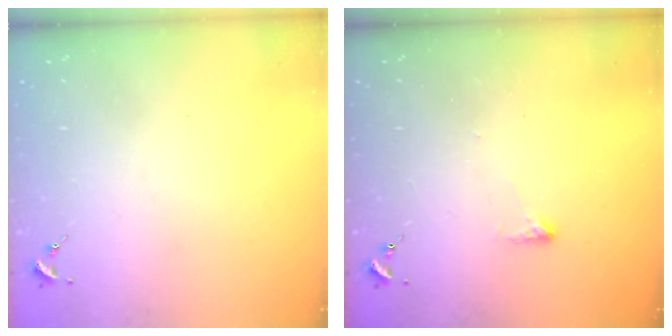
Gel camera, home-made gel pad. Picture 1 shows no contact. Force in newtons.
{"total": 2.5, "press": 2.4, "slide": 0.5}